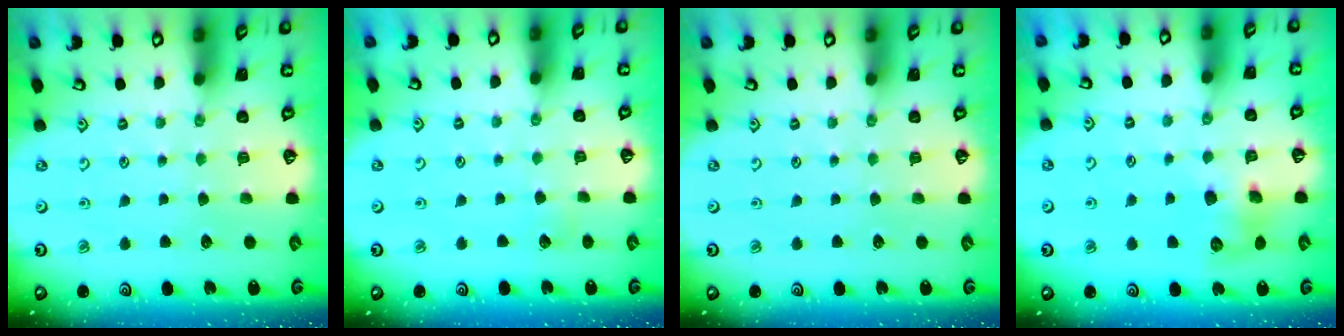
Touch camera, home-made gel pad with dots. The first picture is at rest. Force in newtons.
{"total": 2.9, "press": 2.9, "slide": 0.4}
{"total": 0.0}
{"total": 10.0, "press": 10.0, "slide": 0.1}